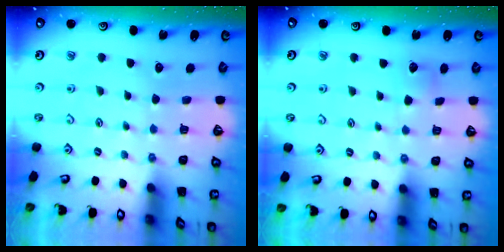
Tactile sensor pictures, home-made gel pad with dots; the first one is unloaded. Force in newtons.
{"total": 3.9, "press": 3.8, "slide": 0.5}